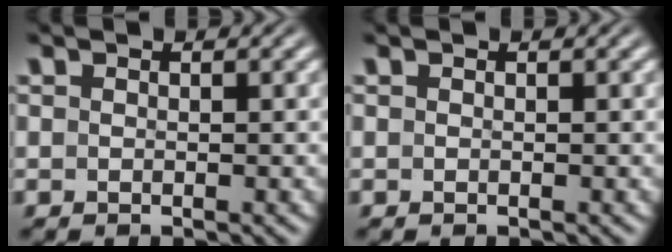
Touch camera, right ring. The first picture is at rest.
{"total": 0.0}